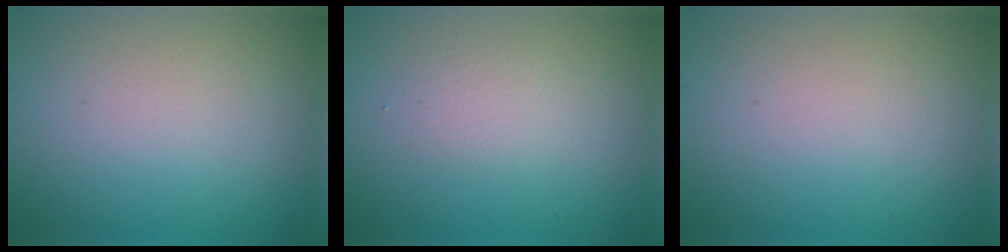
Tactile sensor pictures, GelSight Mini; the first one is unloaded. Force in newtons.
{"total": 1.2, "press": 1.2, "slide": 0.0}
{"total": 0.0}